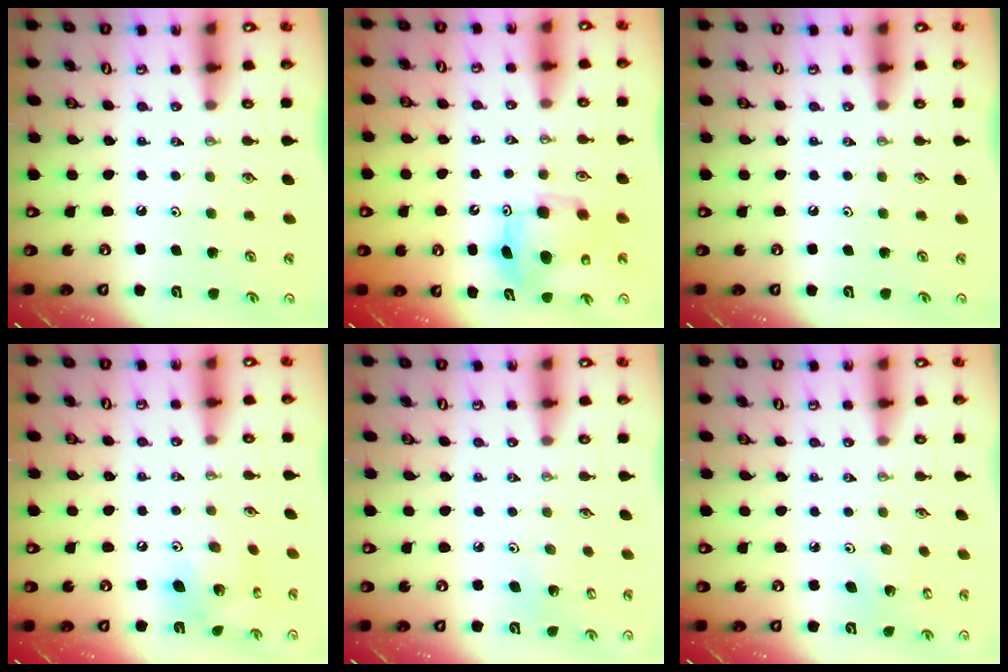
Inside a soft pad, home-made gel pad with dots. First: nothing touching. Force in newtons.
{"total": 8.8, "press": 8.8, "slide": 0.4}
{"total": 0.0}
{"total": 11.3, "press": 11.3, "slide": 0.9}
{"total": 3.7, "press": 3.7, "slide": 0.2}
{"total": 2.0, "press": 2.0, "slide": 0.2}